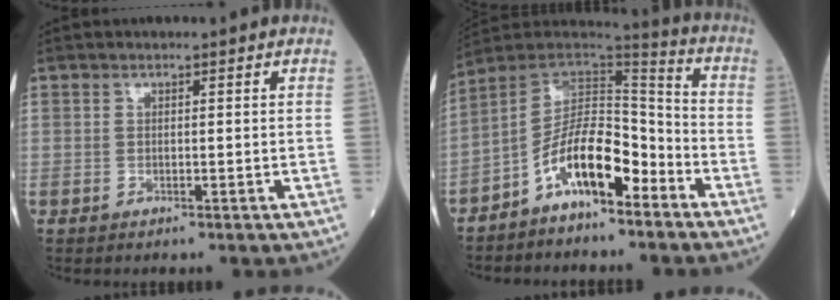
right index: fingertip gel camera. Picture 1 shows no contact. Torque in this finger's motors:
{"motor_torque": [0.58, -0.59, 0.80, 0.21]}